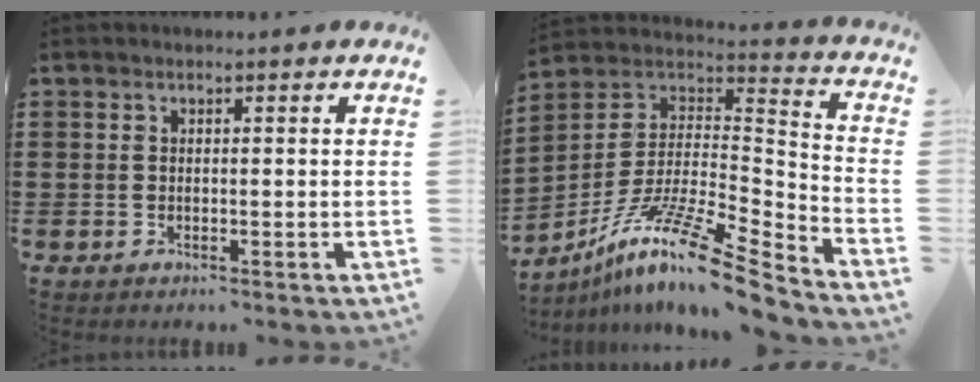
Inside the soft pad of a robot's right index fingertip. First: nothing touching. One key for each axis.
{"total": 14.0, "fx": -10.0, "fy": 1.8, "fz": 9.7, "tx": -0.178, "ty": 0.014, "tz": -0.187}